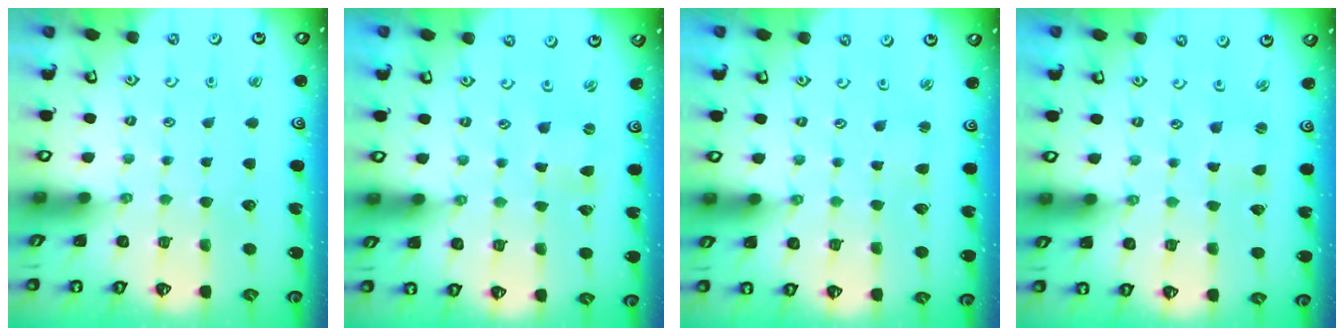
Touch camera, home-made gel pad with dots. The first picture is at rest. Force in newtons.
{"total": 0.0}
{"total": 2.5, "press": 2.5, "slide": 0.2}
{"total": 1.4, "press": 1.4, "slide": 0.4}